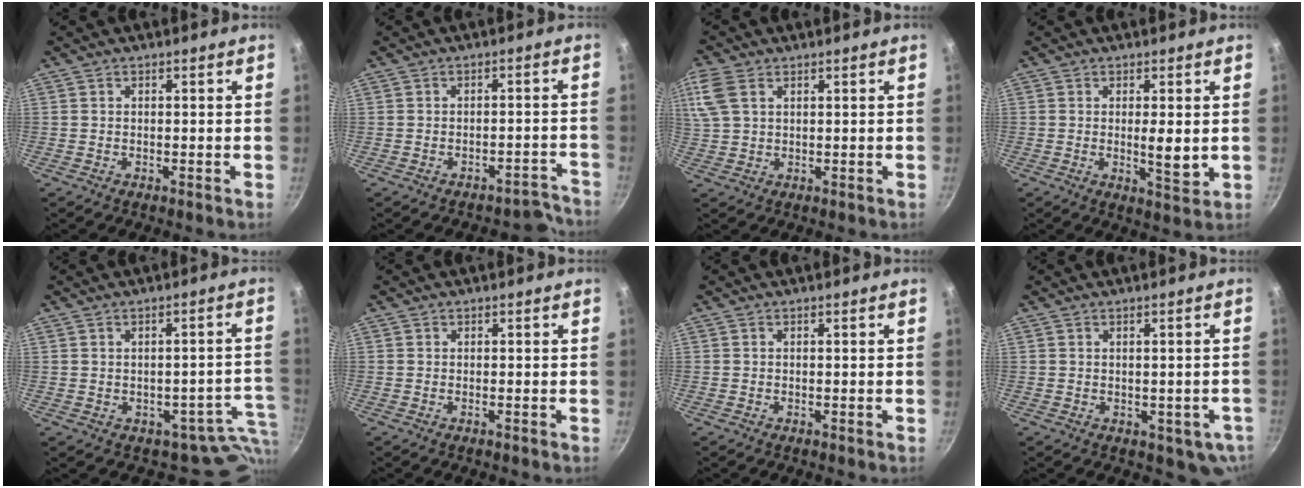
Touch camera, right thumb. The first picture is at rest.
{"total": 5.4, "force": [-4.8, 2.3, 0.7], "torque": [0.046, 0.059, -0.045]}
{"total": 9.0, "force": [3.8, 5.7, 5.8], "torque": [-0.137, 0.018, 0.080]}
{"total": 4.6, "force": [0.4, 1.2, 4.4], "torque": [-0.072, -0.018, 0.009]}
{"total": 8.7, "force": [-2.5, 6.7, 5.0], "torque": [0.004, 0.026, -0.017]}
{"total": 0.0}
{"total": 0.0}
{"total": 5.1, "force": [-0.9, 3.4, 3.6], "torque": [-0.027, 0.010, 0.001]}